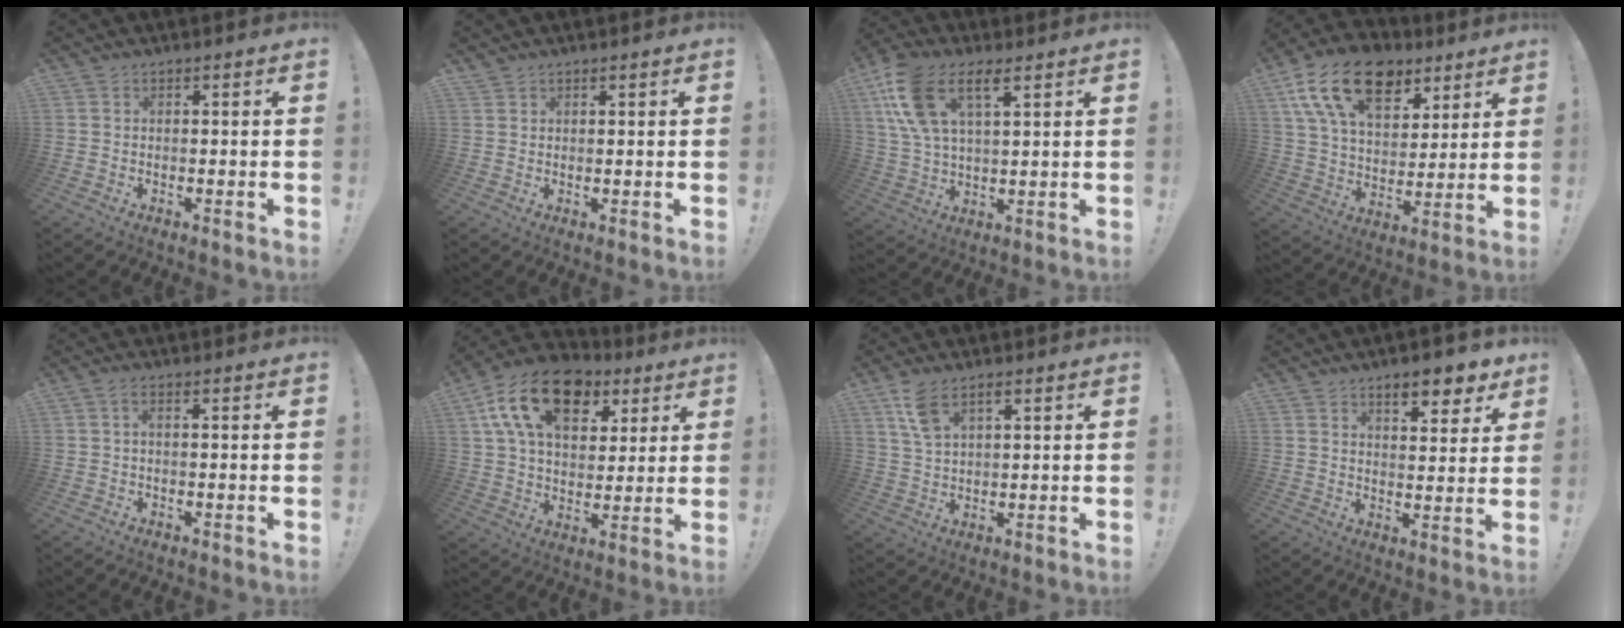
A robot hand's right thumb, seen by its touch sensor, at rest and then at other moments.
{"total": 1.9, "force": [1.5, 1.3, 0.2], "torque": [0.008, -0.013, 0.026]}
{"total": 14.2, "force": [7.2, 6.8, 10.2], "torque": [-0.210, -0.013, 0.134]}
{"total": 20.7, "force": [11.0, 12.6, 12.2], "torque": [-0.211, -0.053, 0.201]}
{"total": 1.6, "force": [-0.3, 0.3, 1.6], "torque": [-0.032, 0.005, -0.005]}
{"total": 19.8, "force": [9.2, 11.9, 12.8], "torque": [-0.211, -0.034, 0.166]}
{"total": 6.4, "force": [3.6, 3.0, 4.4], "torque": [-0.082, -0.013, 0.065]}
{"total": 8.3, "force": [5.8, 2.8, 5.1], "torque": [-0.058, -0.035, 0.098]}